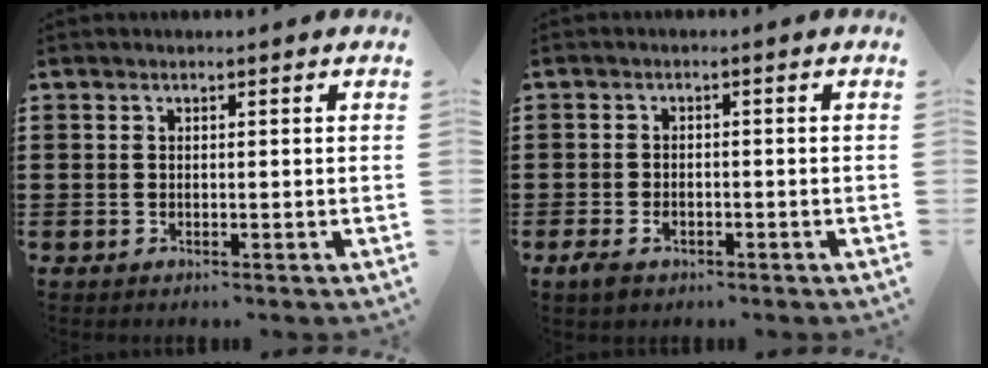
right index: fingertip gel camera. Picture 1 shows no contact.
{"total": 1.7, "force": [-1.0, 1.0, 0.9], "torque": [-0.027, -0.003, -0.022]}